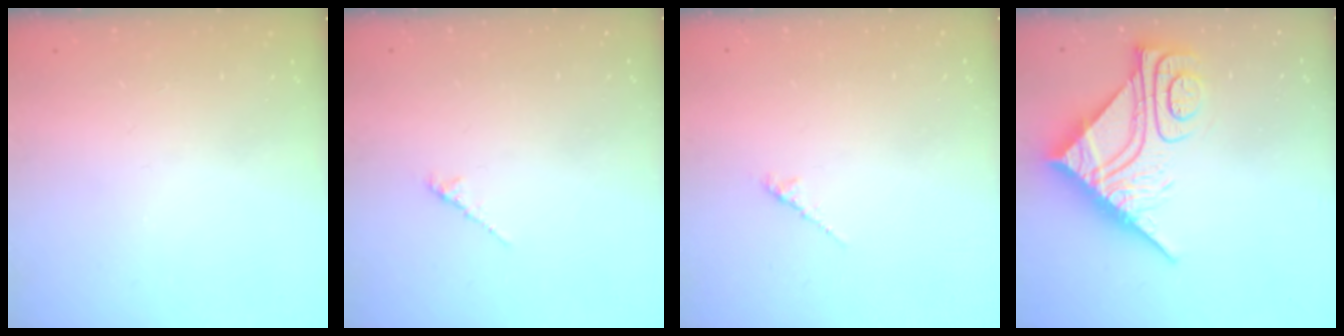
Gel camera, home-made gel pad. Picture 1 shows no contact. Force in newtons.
{"total": 1.6, "press": 1.5, "slide": 0.5}
{"total": 2.0, "press": 2.0, "slide": 0.6}
{"total": 14.7, "press": 14.7, "slide": 1.2}